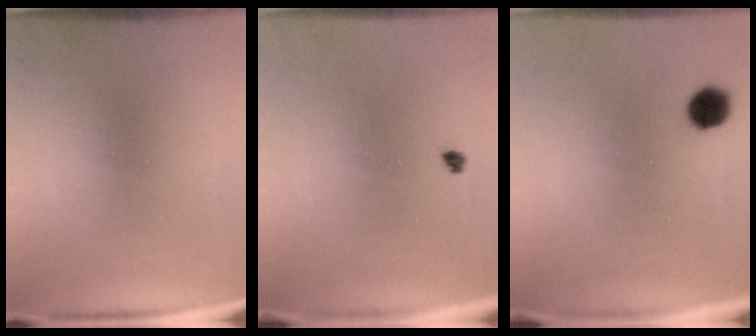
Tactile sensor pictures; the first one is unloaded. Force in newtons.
{"total": 1.0}
{"total": 4.8}